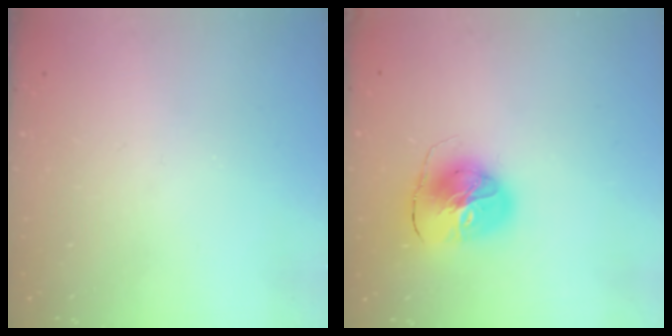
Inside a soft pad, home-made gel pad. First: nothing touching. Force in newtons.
{"total": 11.3, "press": 11.2, "slide": 1.4}